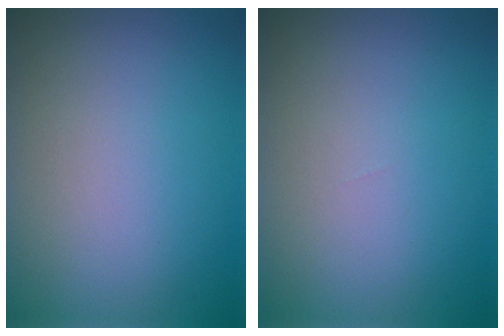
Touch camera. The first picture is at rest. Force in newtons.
{"total": 0.0}